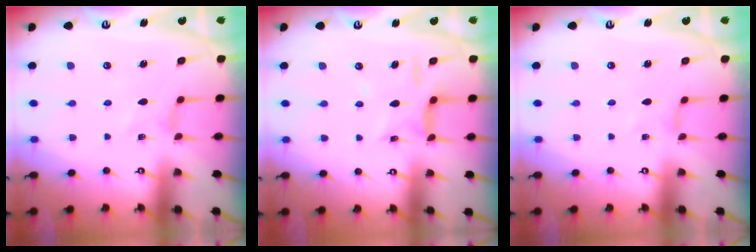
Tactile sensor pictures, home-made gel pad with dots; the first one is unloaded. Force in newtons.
{"total": 10.0, "press": 10.0, "slide": 0.8}
{"total": 0.0}